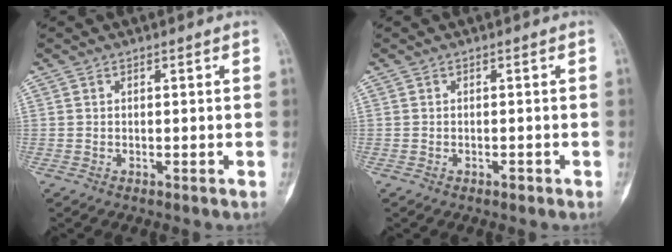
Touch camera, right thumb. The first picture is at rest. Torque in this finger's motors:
{"motor_torque": [0.26, 0.05, 0.18, -0.34, 0.00]}